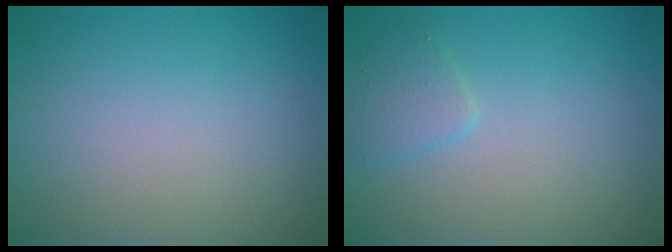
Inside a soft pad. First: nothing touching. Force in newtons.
{"total": 1.6, "press": 1.6, "slide": 0.1}